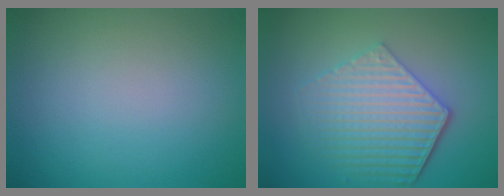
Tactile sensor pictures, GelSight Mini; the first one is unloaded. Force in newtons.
{"total": 5.8, "press": 4.4, "slide": 3.8}